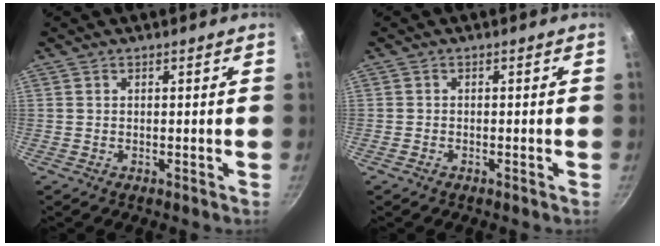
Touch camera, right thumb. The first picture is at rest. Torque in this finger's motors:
{"motor_torque": [0.22, 0.19, 0.43, -0.44, -0.02]}